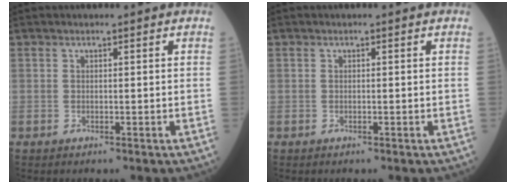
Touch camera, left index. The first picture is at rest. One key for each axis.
{"total": 0.0}